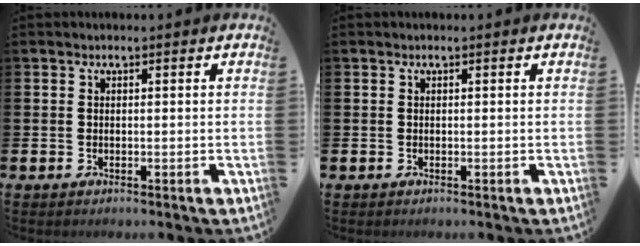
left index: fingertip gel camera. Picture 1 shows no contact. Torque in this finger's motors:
{"motor_torque": [-0.01, -0.01, 0.05, 0.00]}